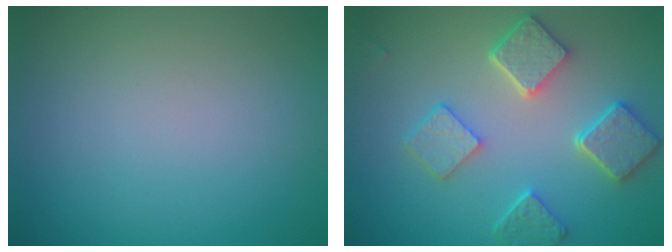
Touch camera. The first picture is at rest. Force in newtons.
{"total": 5.5, "press": 4.4, "slide": 3.2}